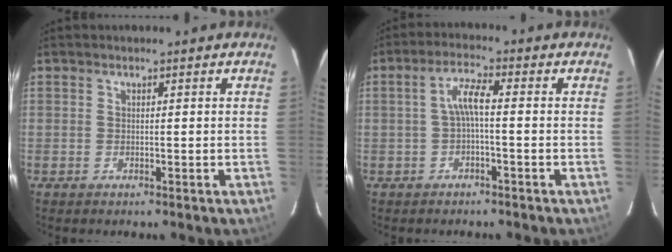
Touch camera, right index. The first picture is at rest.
{"total": 3.7, "force": [-0.8, 0.4, 3.6], "torque": [-0.073, 0.009, -0.015]}